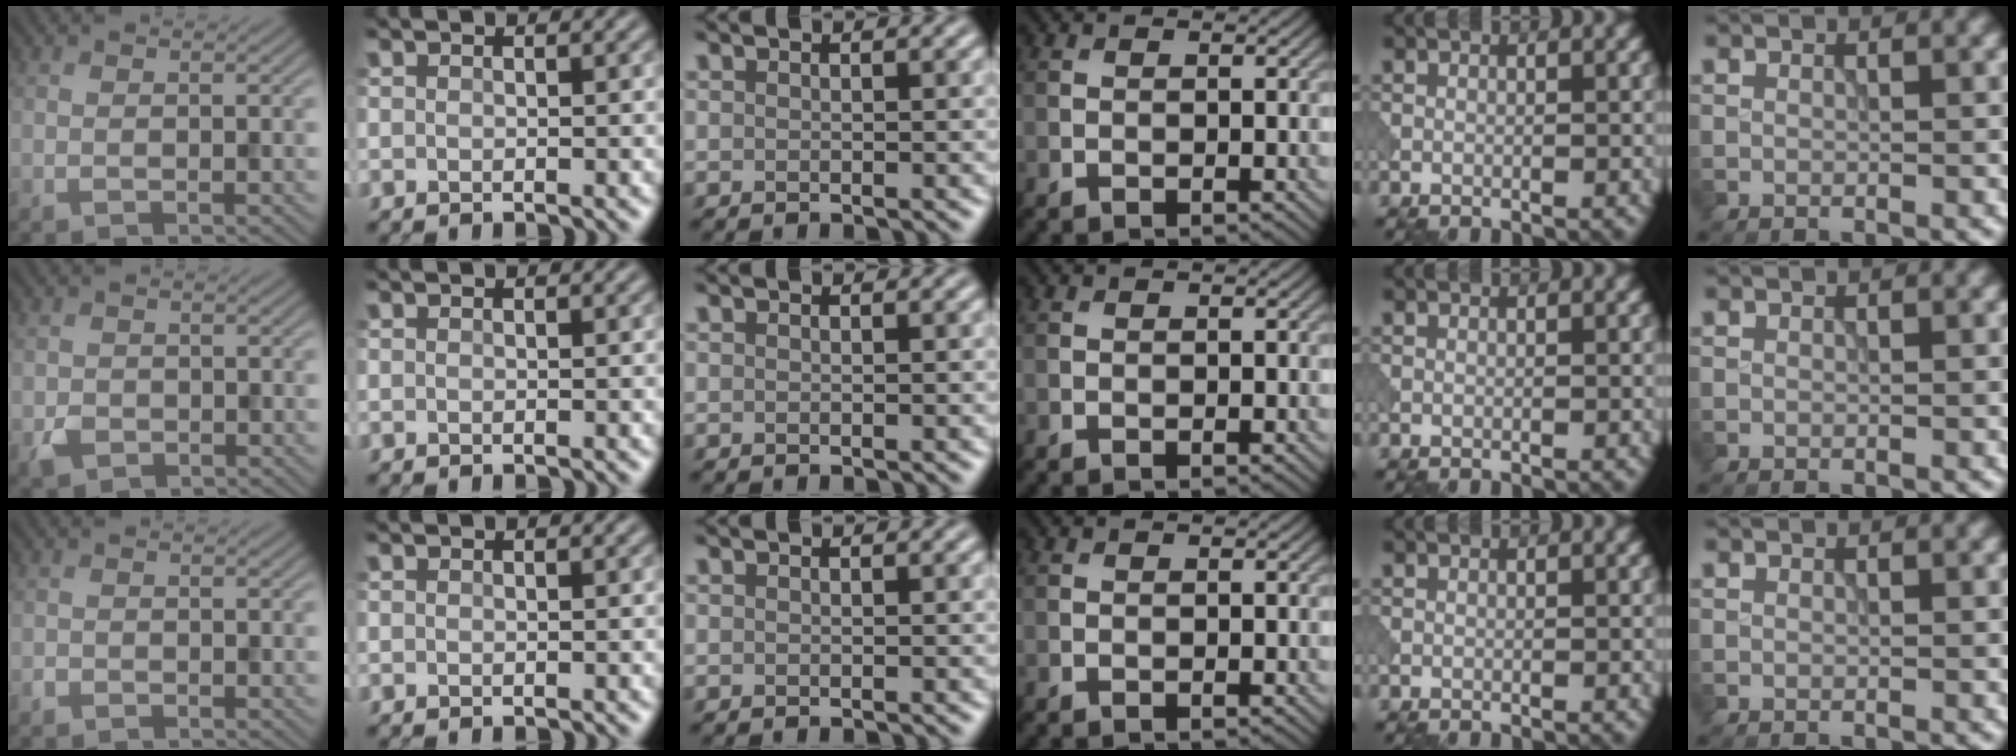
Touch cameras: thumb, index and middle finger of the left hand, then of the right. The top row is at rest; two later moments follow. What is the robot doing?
{"motion": "open", "object": "sandwich press"}